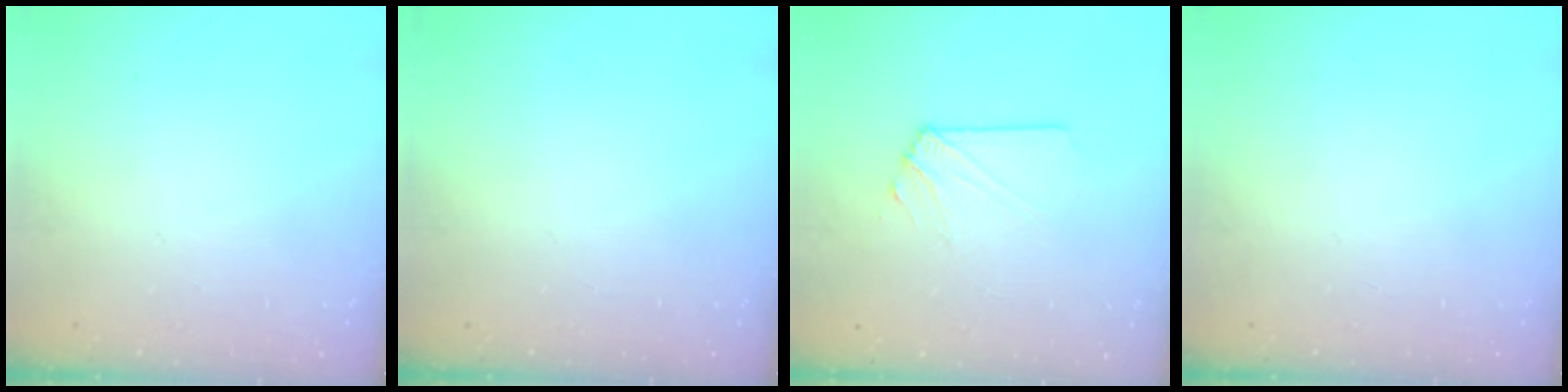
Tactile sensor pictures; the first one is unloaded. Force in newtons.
{"total": 0.0}
{"total": 2.9, "press": 2.8, "slide": 0.5}
{"total": 0.0}